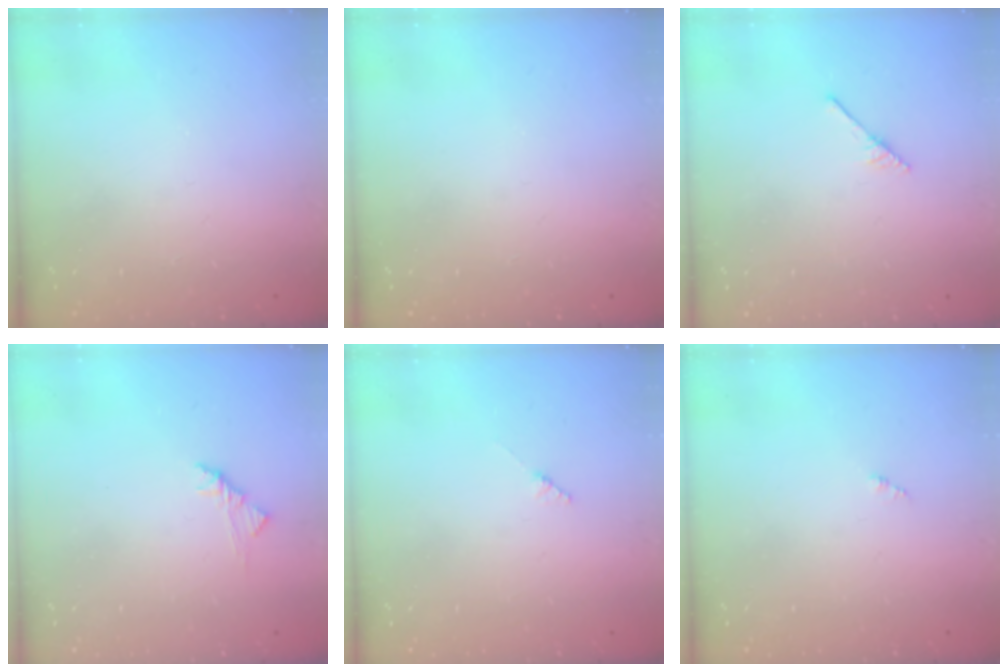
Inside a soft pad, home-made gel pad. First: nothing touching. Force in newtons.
{"total": 0.0}
{"total": 2.9, "press": 2.9, "slide": 0.3}
{"total": 3.5, "press": 3.5, "slide": 0.7}
{"total": 1.9, "press": 1.9, "slide": 0.2}
{"total": 0.7, "press": 0.7, "slide": 0.1}